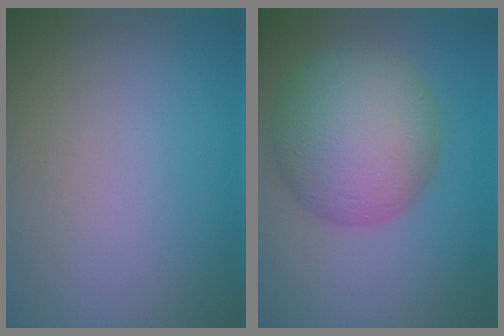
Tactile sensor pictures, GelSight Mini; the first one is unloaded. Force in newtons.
{"total": 9.9, "press": 9.8, "slide": 0.5}